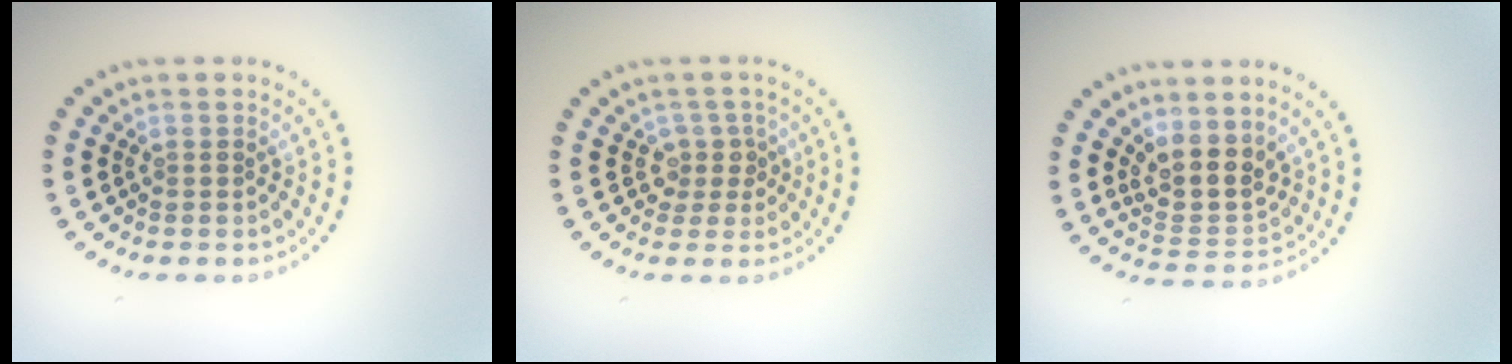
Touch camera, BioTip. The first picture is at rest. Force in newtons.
{"total": 2.0, "press": 1.4, "slide": 1.4}
{"total": 3.7, "press": 3.1, "slide": 2.1}